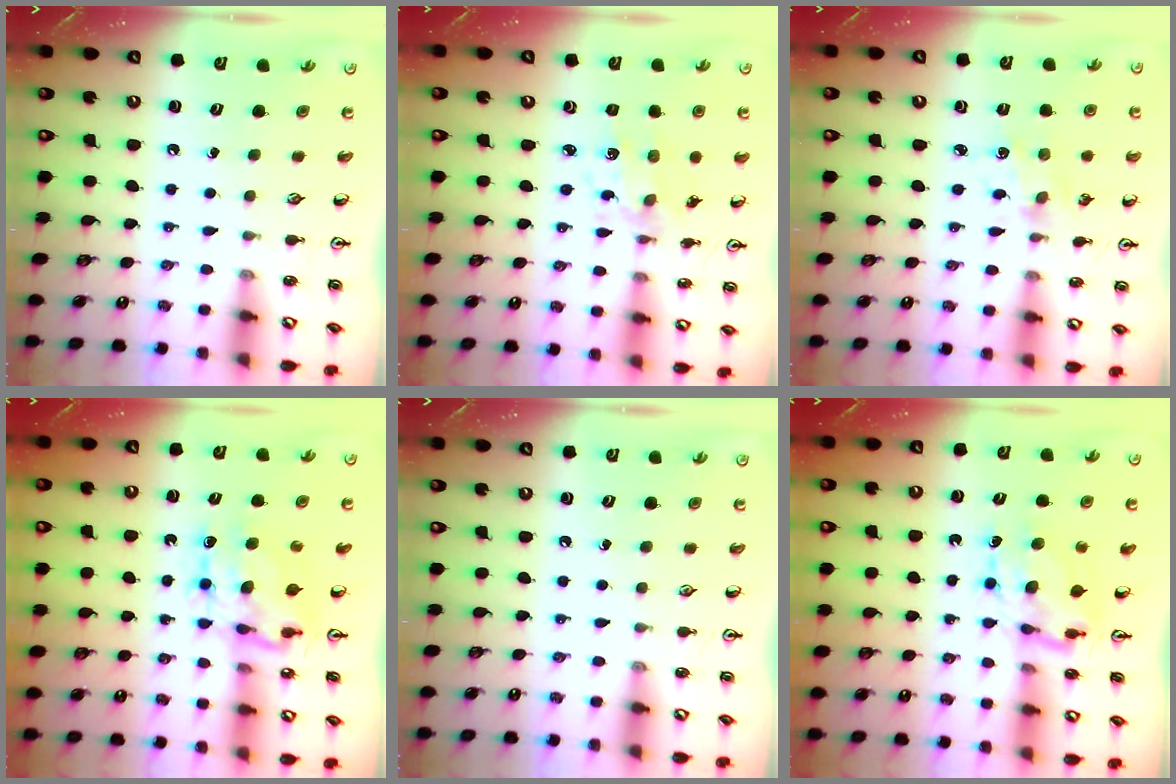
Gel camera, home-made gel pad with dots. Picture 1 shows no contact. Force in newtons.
{"total": 3.5, "press": 3.4, "slide": 1.0}
{"total": 2.9, "press": 2.9, "slide": 0.3}
{"total": 7.2, "press": 7.2, "slide": 0.5}
{"total": 0.0}
{"total": 6.5, "press": 6.5, "slide": 0.7}